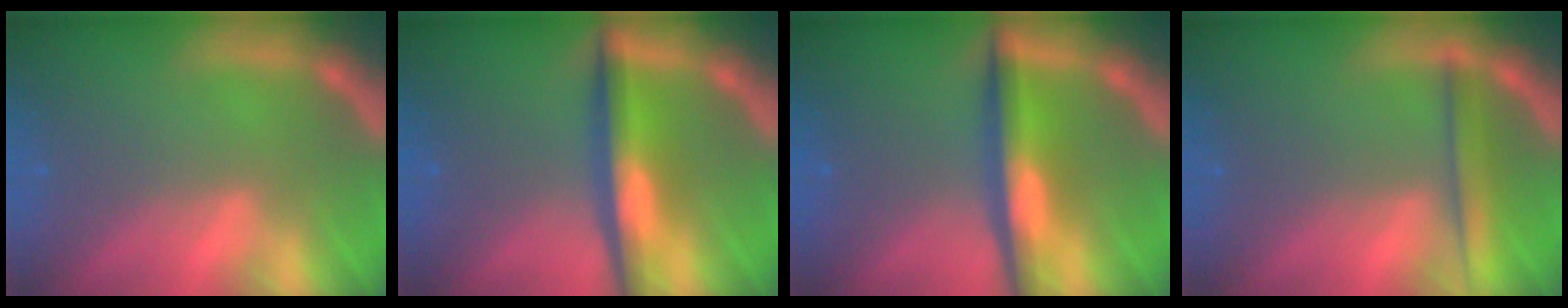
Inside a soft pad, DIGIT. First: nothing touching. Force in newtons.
{"total": 5.5}
{"total": 5.5}
{"total": 2.9}